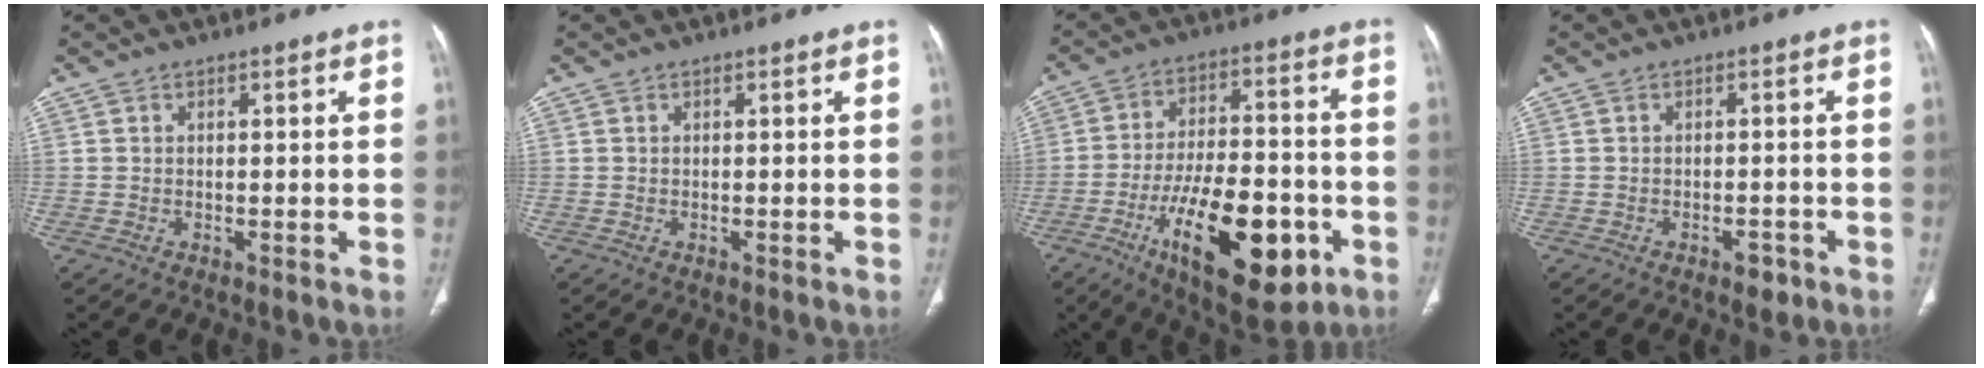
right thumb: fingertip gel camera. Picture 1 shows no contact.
{"total": 0.0}
{"total": 21.6, "force": [-8.4, 9.3, 17.7], "torque": [-0.265, 0.028, -0.120]}
{"total": 2.7, "force": [-1.6, 1.3, 1.8], "torque": [-0.019, 0.007, -0.018]}